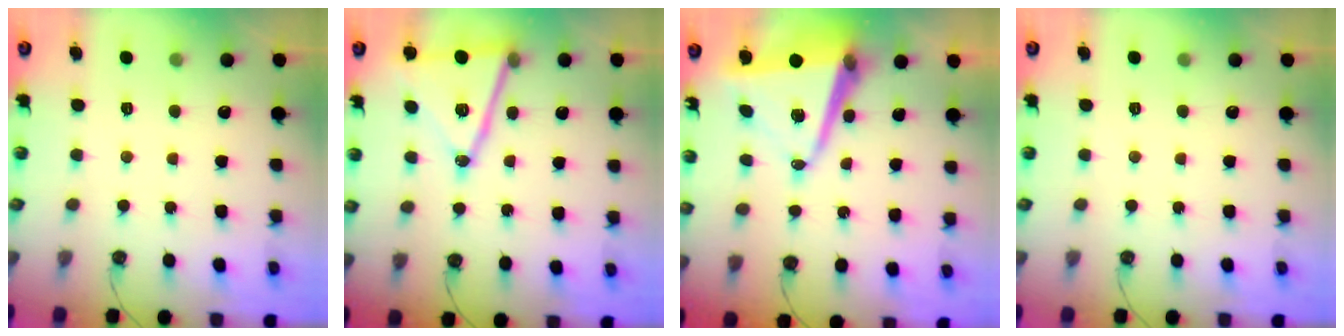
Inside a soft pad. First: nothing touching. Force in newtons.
{"total": 16.7, "press": 16.3, "slide": 3.6}
{"total": 13.3, "press": 12.9, "slide": 3.2}
{"total": 0.0}